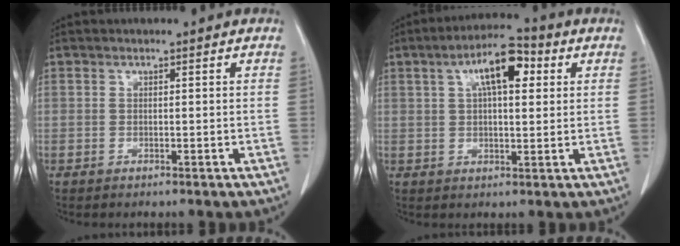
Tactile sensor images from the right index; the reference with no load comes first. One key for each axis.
{"total": 9.0, "fx": 3.2, "fy": 2.9, "fz": 7.9, "tx": -0.139, "ty": 0.026, "tz": 0.051}